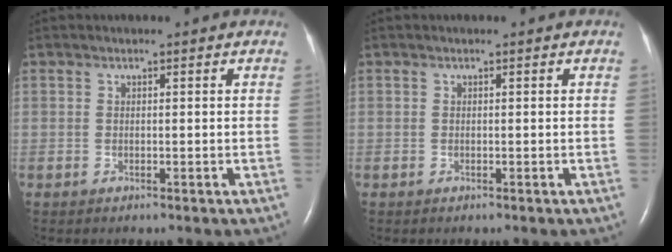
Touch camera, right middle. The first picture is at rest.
{"total": 0.0}